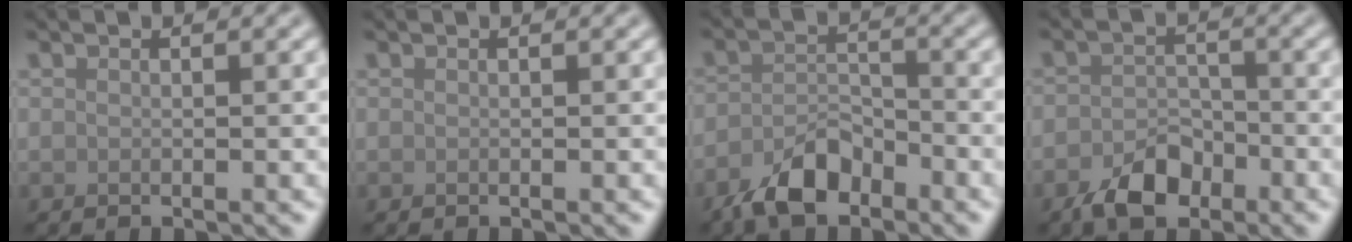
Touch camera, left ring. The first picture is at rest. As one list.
[{"total": 0.0}, {"total": 4.4, "force": [-3.2, 2.0, 2.4], "torque": [-0.039, 0.001, -0.066]}, {"total": 3.9, "force": [-2.5, 2.3, 1.9], "torque": [-0.027, 0.001, -0.049]}]